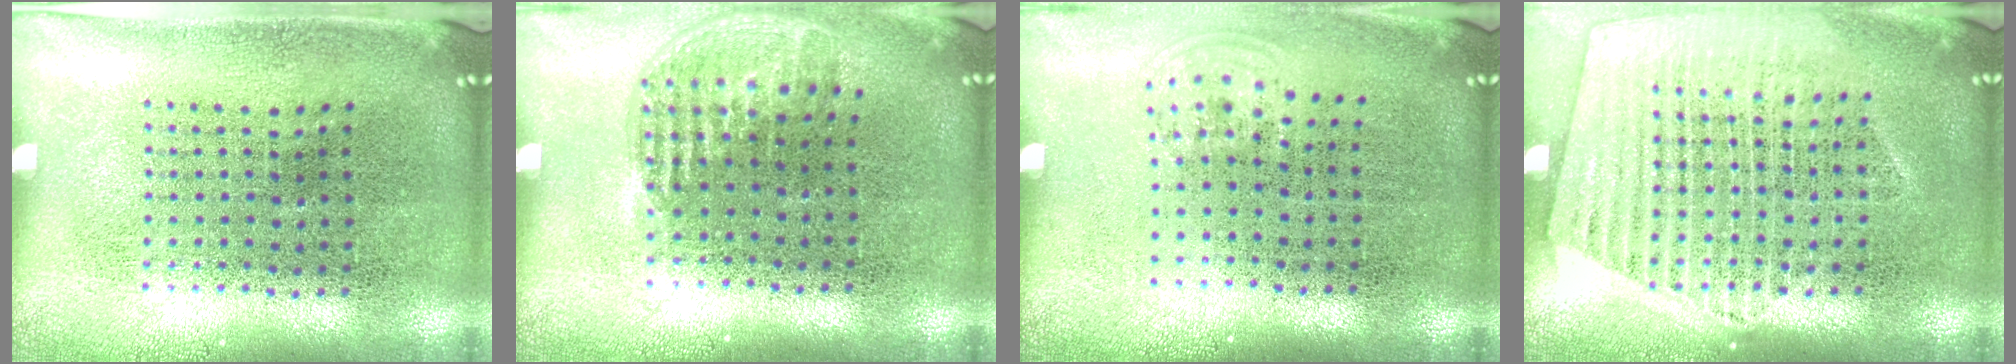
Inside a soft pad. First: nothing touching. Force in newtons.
{"total": 1.1, "press": 1.0, "slide": 0.6}
{"total": 0.8, "press": 0.6, "slide": 0.5}
{"total": 1.5, "press": 1.4, "slide": 0.4}